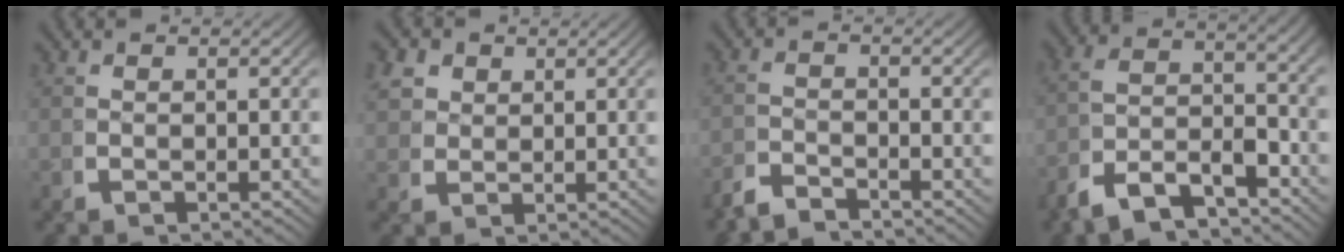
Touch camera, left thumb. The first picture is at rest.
{"total": 3.5, "force": [2.0, 2.5, 1.3], "torque": [-0.028, -0.004, 0.042]}
{"total": 2.3, "force": [-2.3, 0.2, 0.3], "torque": [0.001, -0.004, -0.052]}
{"total": 6.9, "force": [-3.0, 4.0, 4.9], "torque": [-0.093, -0.017, -0.050]}